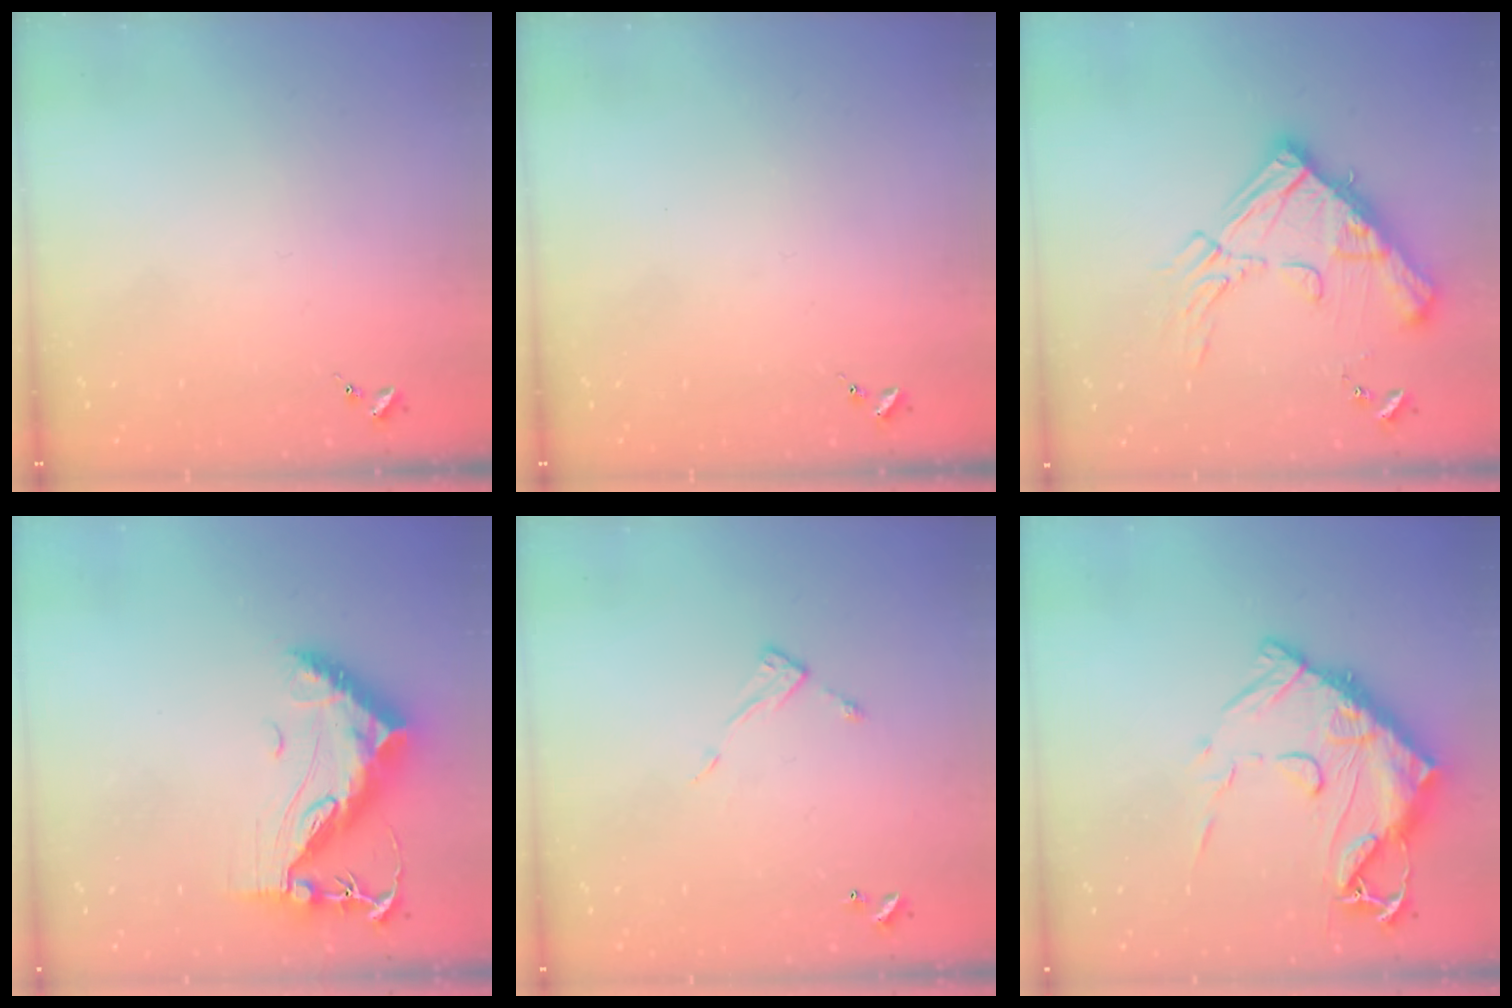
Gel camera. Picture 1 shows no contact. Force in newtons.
{"total": 0.0}
{"total": 20.5, "press": 20.3, "slide": 2.3}
{"total": 13.5, "press": 13.4, "slide": 1.3}
{"total": 6.7, "press": 6.7, "slide": 0.2}
{"total": 19.3, "press": 19.2, "slide": 1.9}